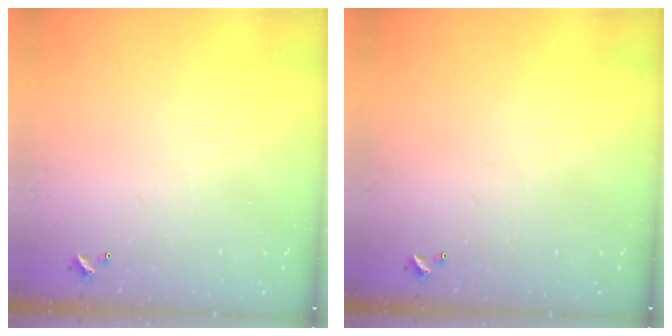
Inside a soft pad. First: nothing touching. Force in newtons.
{"total": 0.0}